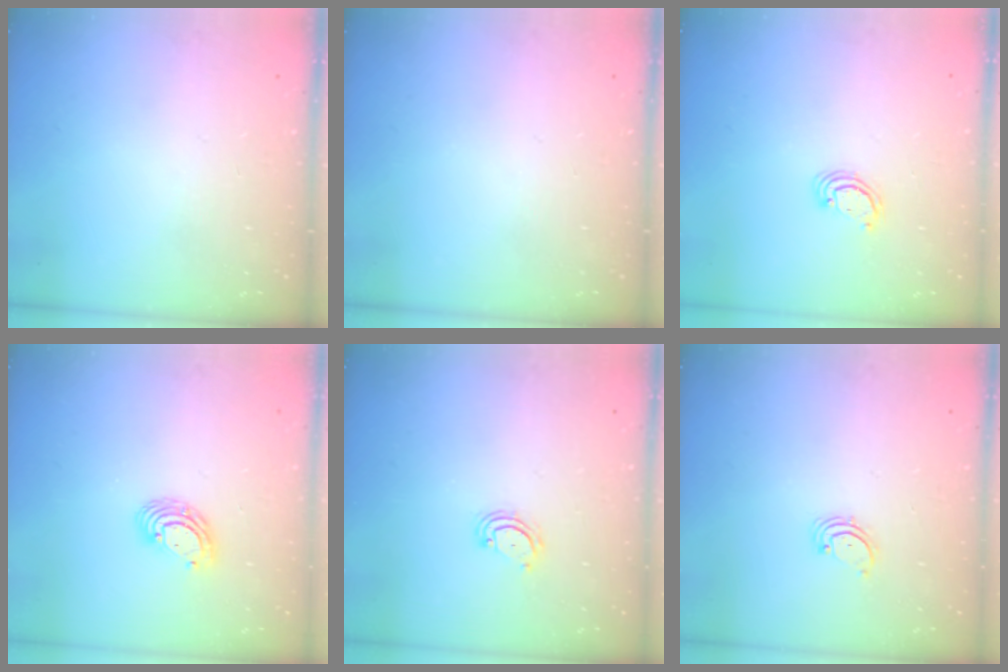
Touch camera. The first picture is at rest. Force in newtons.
{"total": 0.0}
{"total": 2.6, "press": 2.5, "slide": 0.3}
{"total": 5.8, "press": 5.8, "slide": 0.4}
{"total": 4.5, "press": 4.5, "slide": 0.4}
{"total": 1.7, "press": 1.6, "slide": 0.2}